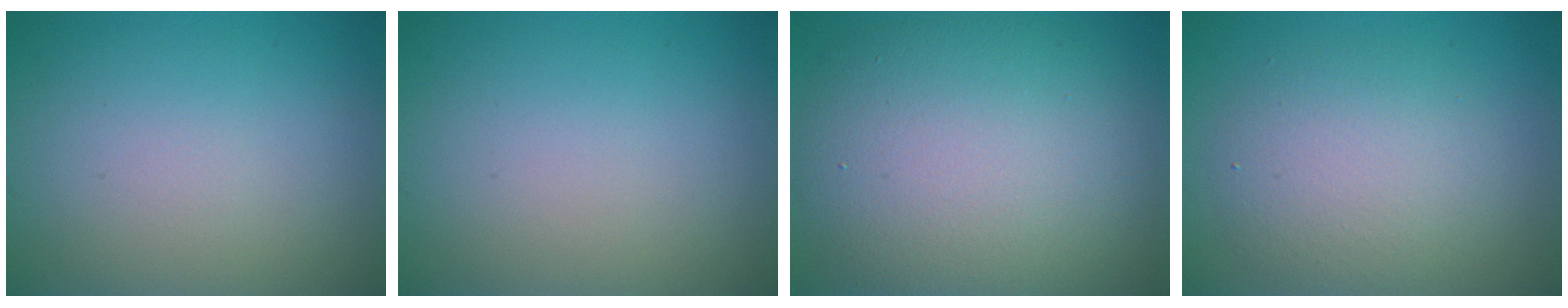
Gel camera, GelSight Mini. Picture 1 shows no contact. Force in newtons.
{"total": 0.0}
{"total": 11.3, "press": 11.3, "slide": 0.5}
{"total": 4.5, "press": 4.5, "slide": 0.1}